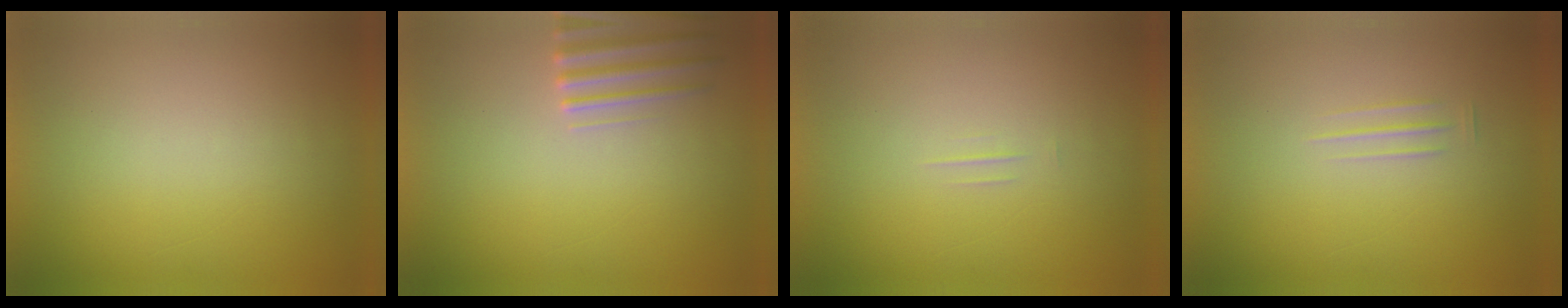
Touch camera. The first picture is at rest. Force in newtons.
{"total": 2.8}
{"total": 1.3}
{"total": 1.6}